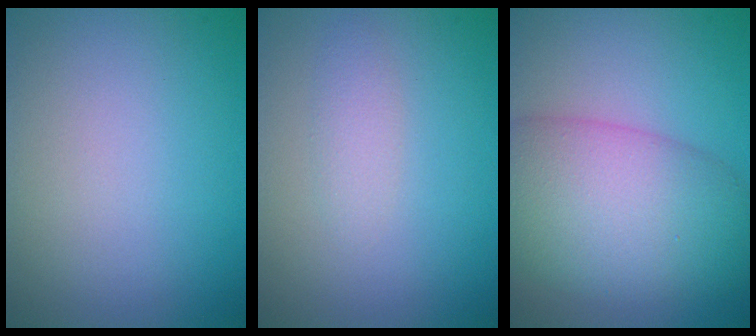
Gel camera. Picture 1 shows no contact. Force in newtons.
{"total": 1.3, "press": 1.3, "slide": 0.0}
{"total": 9.9, "press": 9.9, "slide": 0.5}